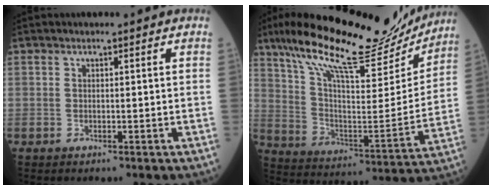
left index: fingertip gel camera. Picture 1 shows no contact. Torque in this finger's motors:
{"motor_torque": [1.07, -1.07, 0.51, 0.19]}